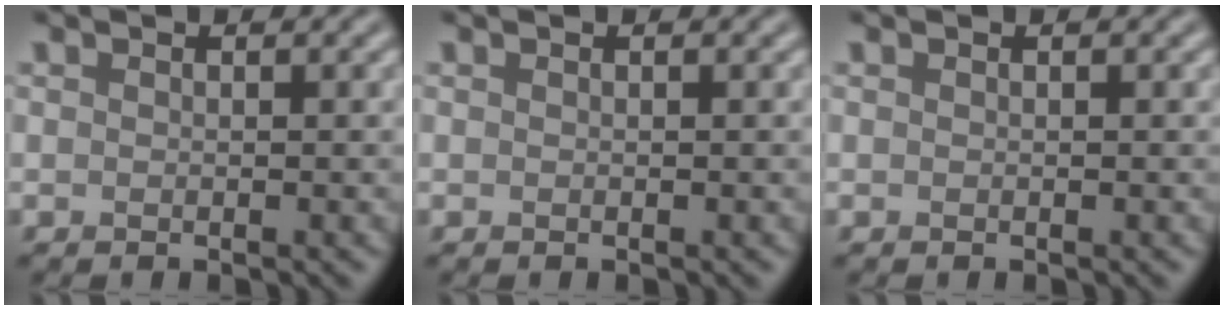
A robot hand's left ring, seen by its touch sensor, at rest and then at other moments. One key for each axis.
{"total": 0.0}
{"total": 0.0}